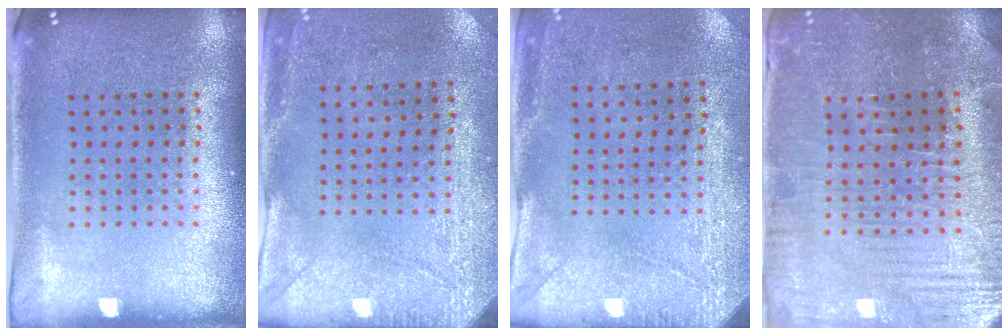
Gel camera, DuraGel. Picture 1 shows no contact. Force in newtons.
{"total": 3.0, "press": 2.3, "slide": 1.8}
{"total": 3.0, "press": 2.3, "slide": 1.8}
{"total": 1.8, "press": 1.8, "slide": 0.3}